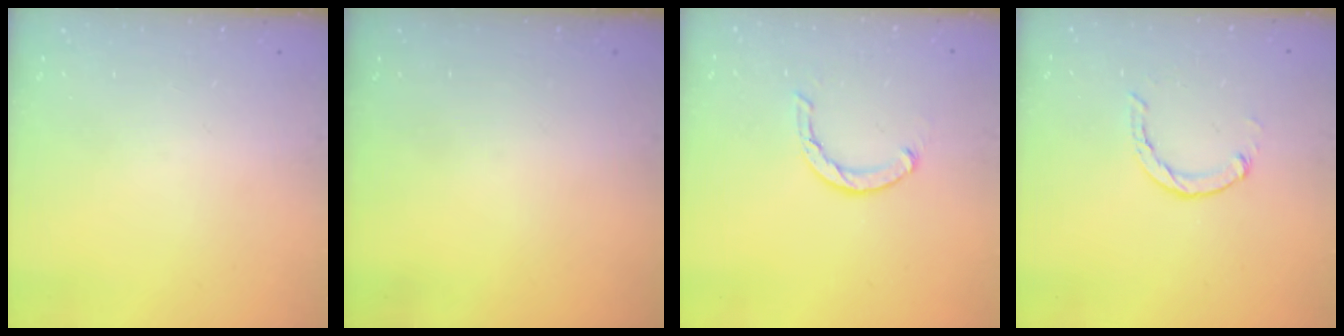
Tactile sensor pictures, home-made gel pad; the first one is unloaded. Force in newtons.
{"total": 0.0}
{"total": 3.6, "press": 3.5, "slide": 0.5}
{"total": 2.7, "press": 2.7, "slide": 0.5}